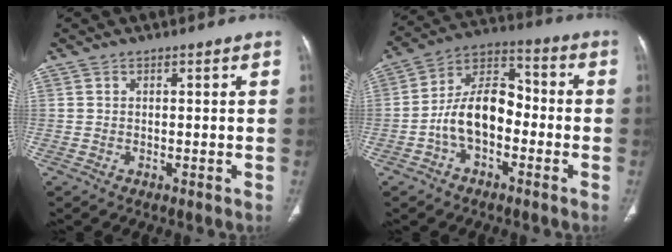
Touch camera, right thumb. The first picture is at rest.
{"total": 12.3, "force": [-3.0, 7.5, 9.3], "torque": [-0.148, 0.047, -0.063]}